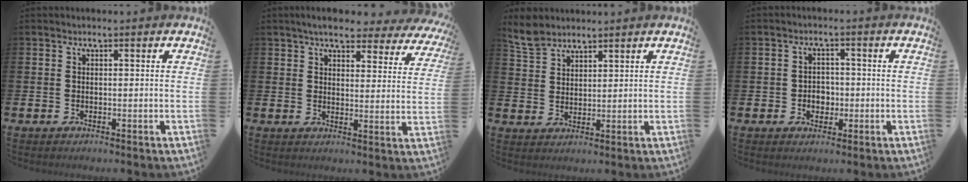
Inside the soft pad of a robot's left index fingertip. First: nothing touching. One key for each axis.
{"total": 5.5, "fx": 5.0, "fy": 1.4, "fz": 1.9, "tx": -0.046, "ty": -0.026, "tz": 0.084}
{"total": 5.1, "fx": 4.7, "fy": 1.6, "fz": 1.1, "tx": -0.033, "ty": -0.017, "tz": 0.089}
{"total": 2.5, "fx": -0.4, "fy": 2.2, "fz": 1.2, "tx": -0.015, "ty": 0.001, "tz": -0.014}